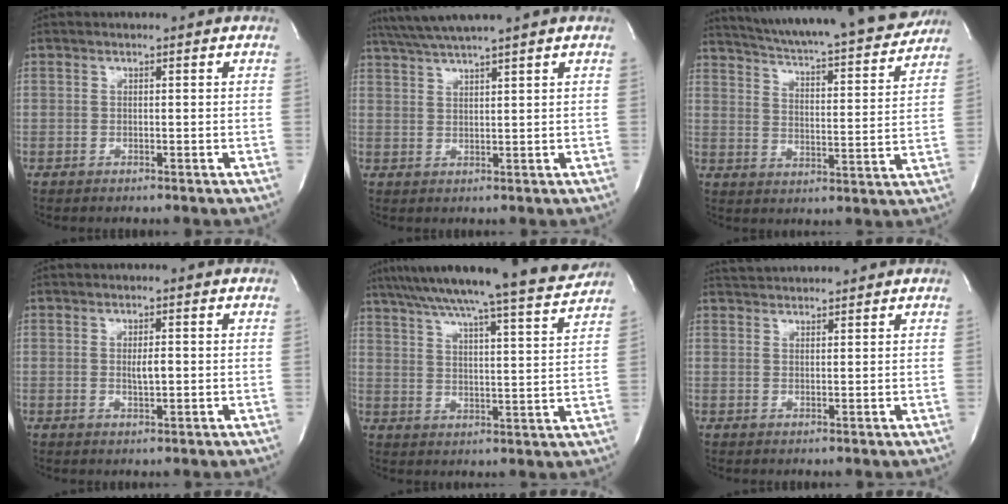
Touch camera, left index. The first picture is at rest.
{"total": 6.3, "force": [5.3, -1.6, 3.0], "torque": [-0.054, 0.016, 0.098]}
{"total": 22.6, "force": [20.9, 1.8, 8.4], "torque": [-0.136, -0.039, 0.280]}
{"total": 2.1, "force": [0.1, 0.5, 2.0], "torque": [-0.037, -0.001, 0.003]}
{"total": 19.7, "force": [17.7, -0.8, 8.5], "torque": [-0.141, -0.027, 0.247]}
{"total": 4.5, "force": [4.4, 0.2, 0.7], "torque": [-0.017, 0.032, 0.074]}